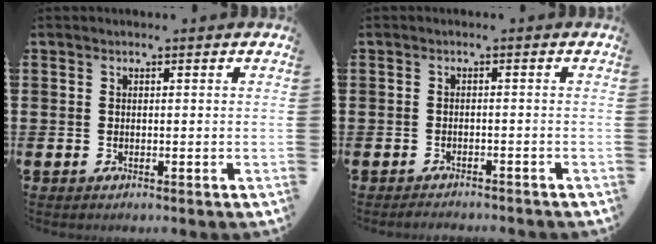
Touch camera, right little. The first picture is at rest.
{"total": 1.2, "force": [-1.2, 0.0, 0.0], "torque": [-0.005, 0.000, -0.025]}